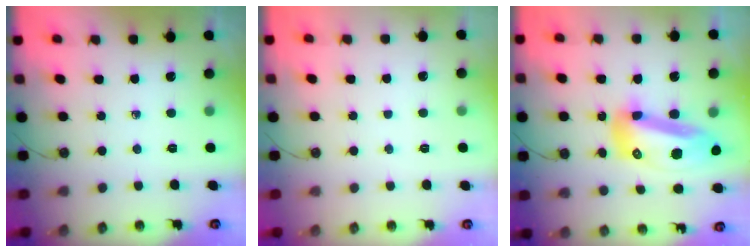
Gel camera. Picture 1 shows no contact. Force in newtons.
{"total": 1.2, "press": 1.2, "slide": 0.0}
{"total": 16.2, "press": 16.1, "slide": 1.9}